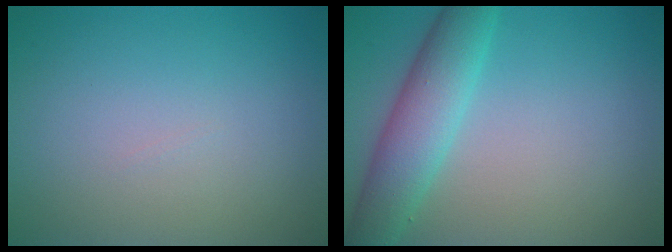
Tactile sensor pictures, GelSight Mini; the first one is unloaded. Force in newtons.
{"total": 5.1, "press": 5.1, "slide": 0.2}